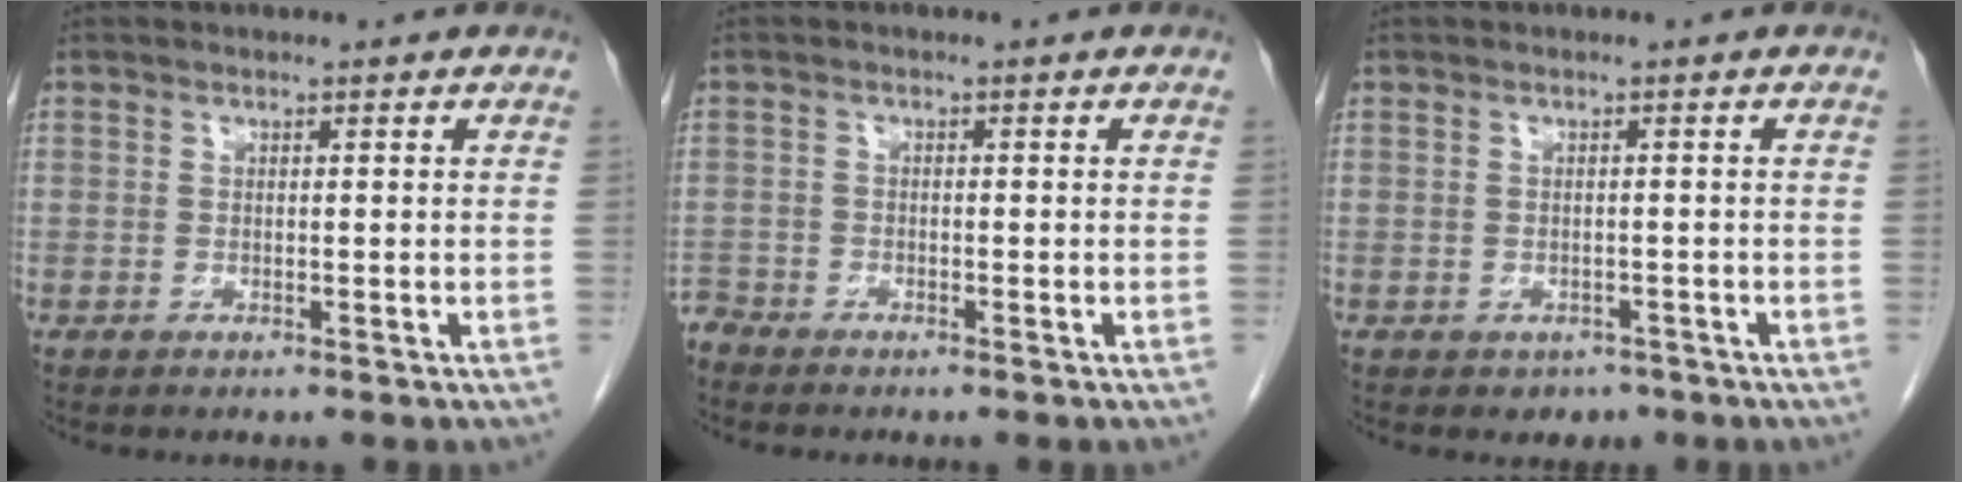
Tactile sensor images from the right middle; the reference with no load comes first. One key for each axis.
{"total": 1.8, "fx": -1.7, "fy": 0.1, "fz": -0.3, "tx": 0.009, "ty": -0.006, "tz": -0.033}
{"total": 2.1, "fx": -1.4, "fy": 1.5, "fz": 0.5, "tx": -0.005, "ty": 0.004, "tz": -0.011}